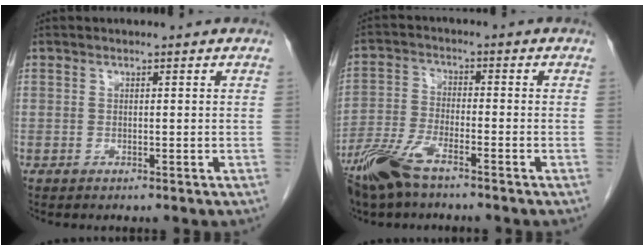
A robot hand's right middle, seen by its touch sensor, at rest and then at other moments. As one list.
[{"total": 8.3, "force": [-6.1, 2.2, 5.2], "torque": [-0.117, -0.016, -0.121]}]